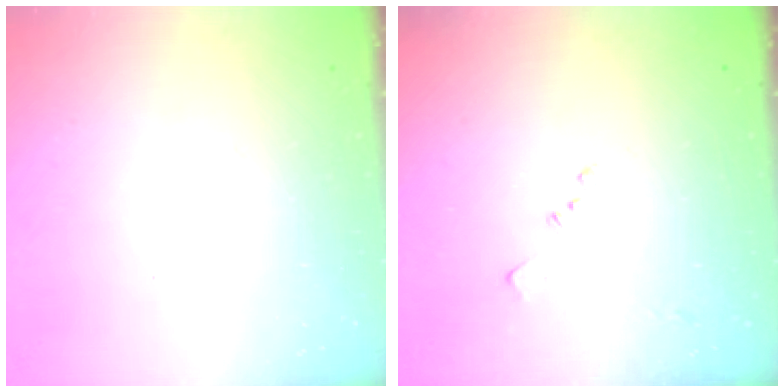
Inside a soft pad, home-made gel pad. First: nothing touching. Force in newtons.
{"total": 7.9, "press": 7.8, "slide": 1.0}